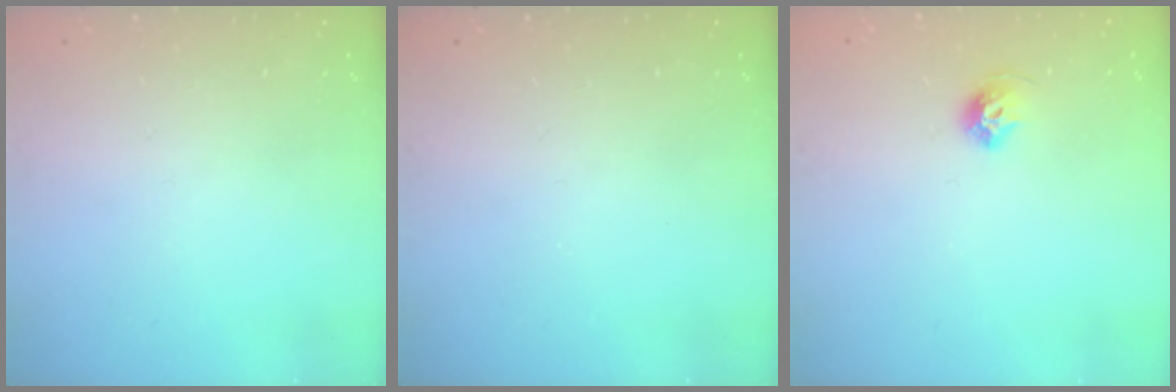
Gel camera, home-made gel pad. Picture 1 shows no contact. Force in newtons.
{"total": 0.0}
{"total": 7.3, "press": 7.3, "slide": 0.8}